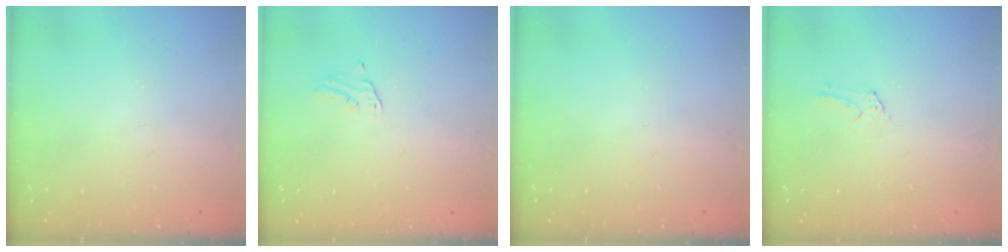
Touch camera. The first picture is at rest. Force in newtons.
{"total": 1.8, "press": 1.8, "slide": 0.1}
{"total": 0.0}
{"total": 5.9, "press": 5.9, "slide": 0.6}